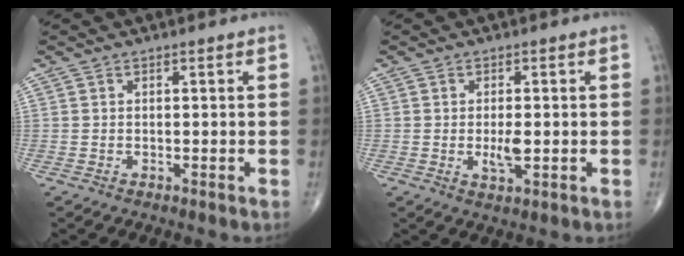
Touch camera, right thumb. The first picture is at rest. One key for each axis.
{"total": 5.2, "fx": -0.5, "fy": 2.3, "fz": 4.7, "tx": -0.076, "ty": -0.010, "tz": -0.006}